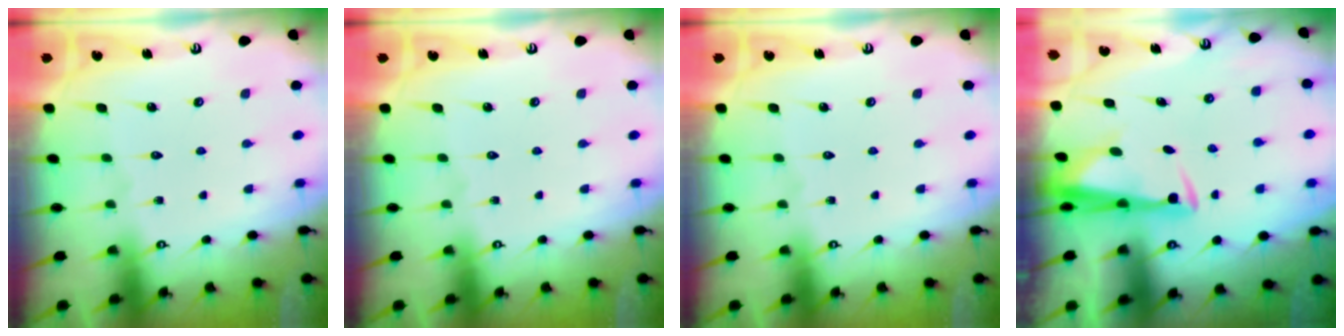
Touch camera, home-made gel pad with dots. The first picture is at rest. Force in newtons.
{"total": 0.0}
{"total": 0.0}
{"total": 3.2, "press": 3.0, "slide": 1.0}